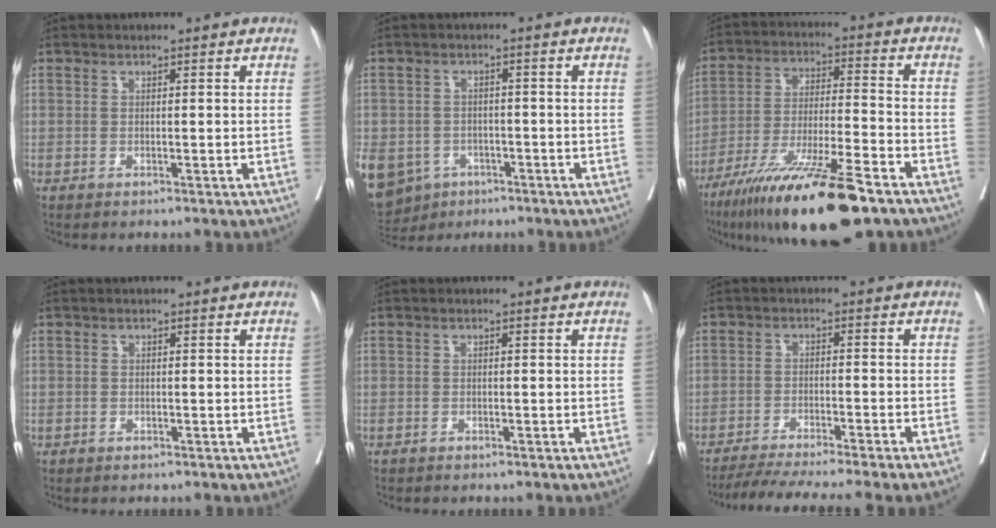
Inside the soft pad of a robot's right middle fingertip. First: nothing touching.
{"total": 14.9, "force": [-7.5, 11.6, 5.5], "torque": [-0.163, -0.005, -0.101]}
{"total": 18.6, "force": [-12.7, 1.6, 13.5], "torque": [-0.226, -0.042, -0.222]}
{"total": 0.6, "force": [-0.3, 0.6, -0.1], "torque": [0.003, 0.008, -0.007]}
{"total": 0.5, "force": [-0.5, 0.2, 0.2], "torque": [-0.007, 0.000, -0.009]}
{"total": 12.8, "force": [-11.1, -1.3, 6.2], "torque": [-0.074, -0.020, -0.171]}